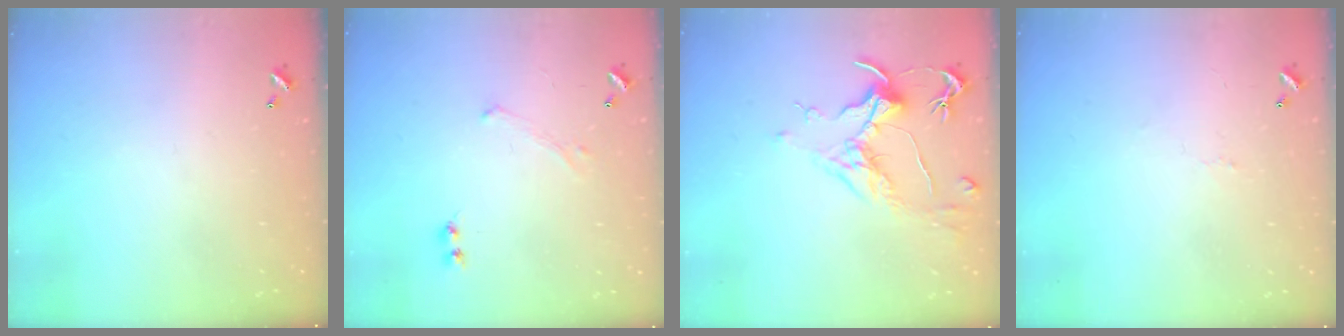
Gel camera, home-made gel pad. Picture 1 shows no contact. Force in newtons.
{"total": 0.0}
{"total": 1.7, "press": 1.5, "slide": 0.9}
{"total": 1.6, "press": 1.5, "slide": 0.5}